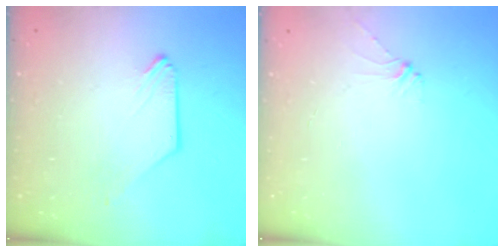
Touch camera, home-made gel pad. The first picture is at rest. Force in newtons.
{"total": 3.3, "press": 3.3, "slide": 0.6}